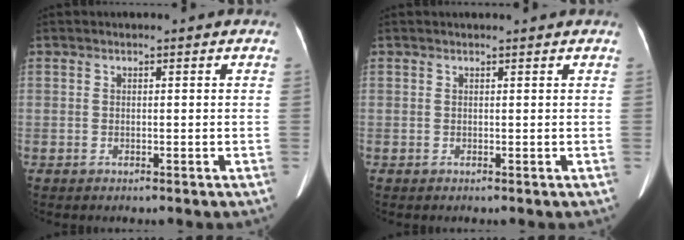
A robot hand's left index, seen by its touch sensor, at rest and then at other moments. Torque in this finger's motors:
{"motor_torque": [0.50, -0.57, 0.01, 0.04]}